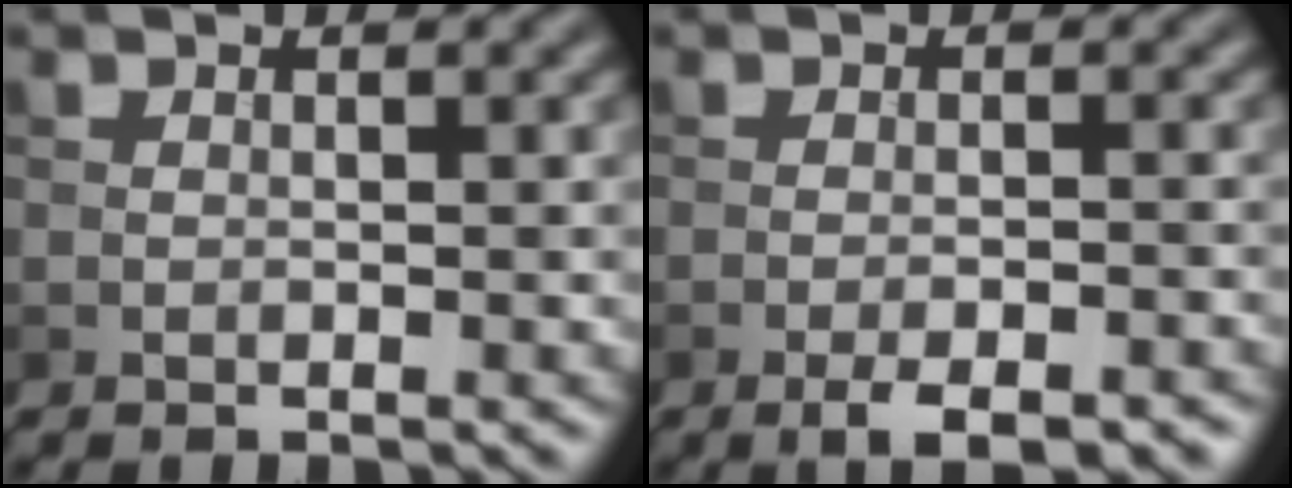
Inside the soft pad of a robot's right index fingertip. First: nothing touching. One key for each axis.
{"total": 3.8, "fx": -2.5, "fy": 1.0, "fz": 2.7, "tx": -0.048, "ty": -0.004, "tz": -0.035}